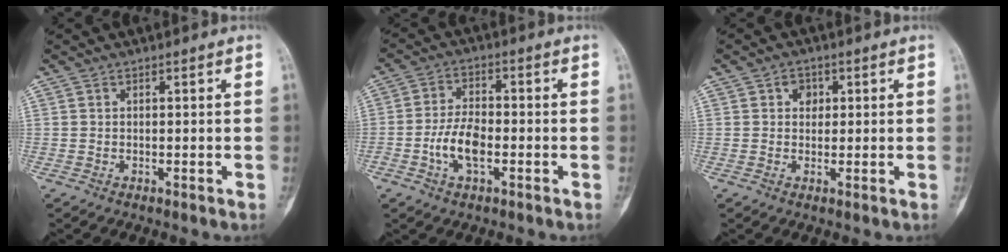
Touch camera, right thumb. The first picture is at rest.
{"total": 7.0, "force": [-2.2, 3.5, 5.7], "torque": [-0.109, 0.017, -0.044]}
{"total": 2.6, "force": [0.7, 2.2, 1.2], "torque": [-0.005, 0.001, 0.008]}